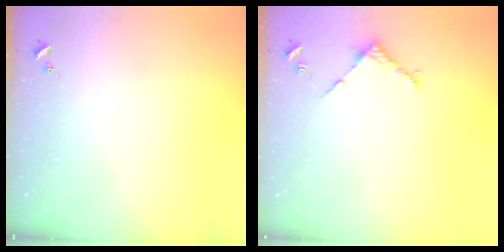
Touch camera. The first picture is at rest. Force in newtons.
{"total": 2.9, "press": 2.8, "slide": 0.2}